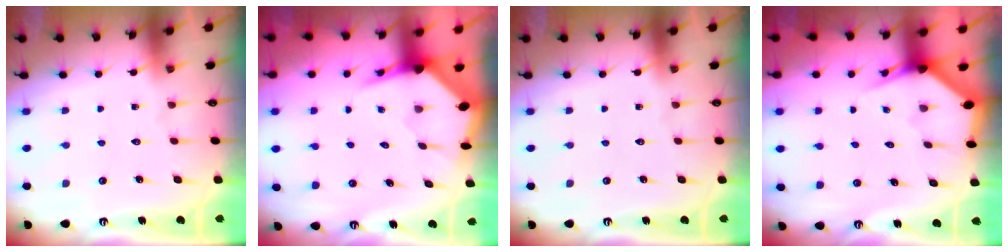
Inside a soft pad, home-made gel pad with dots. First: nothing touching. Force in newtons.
{"total": 4.9, "press": 4.9, "slide": 0.6}
{"total": 0.0}
{"total": 2.8, "press": 2.8, "slide": 0.2}